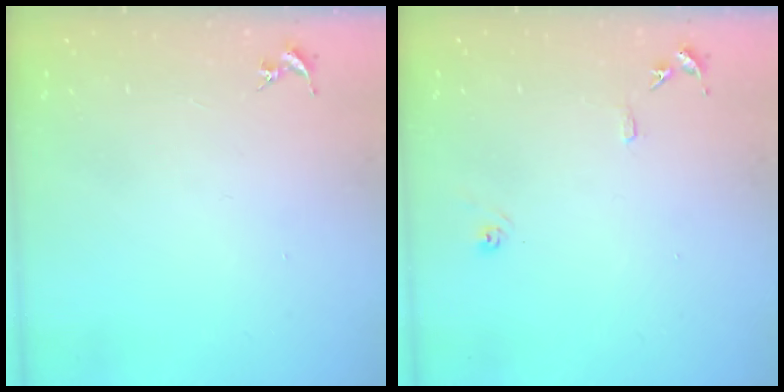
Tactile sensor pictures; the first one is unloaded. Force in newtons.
{"total": 7.9, "press": 7.8, "slide": 0.8}